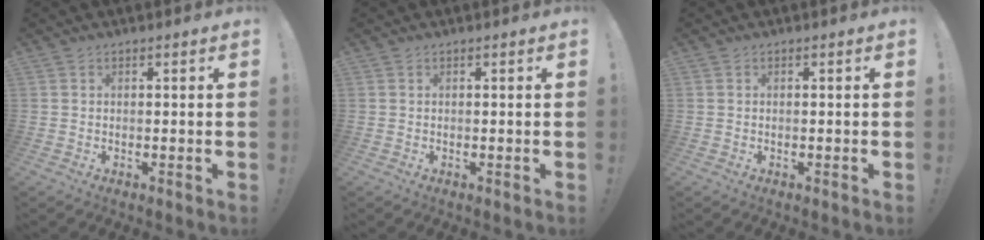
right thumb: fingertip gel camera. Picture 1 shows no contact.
{"total": 0.0}
{"total": 0.0}